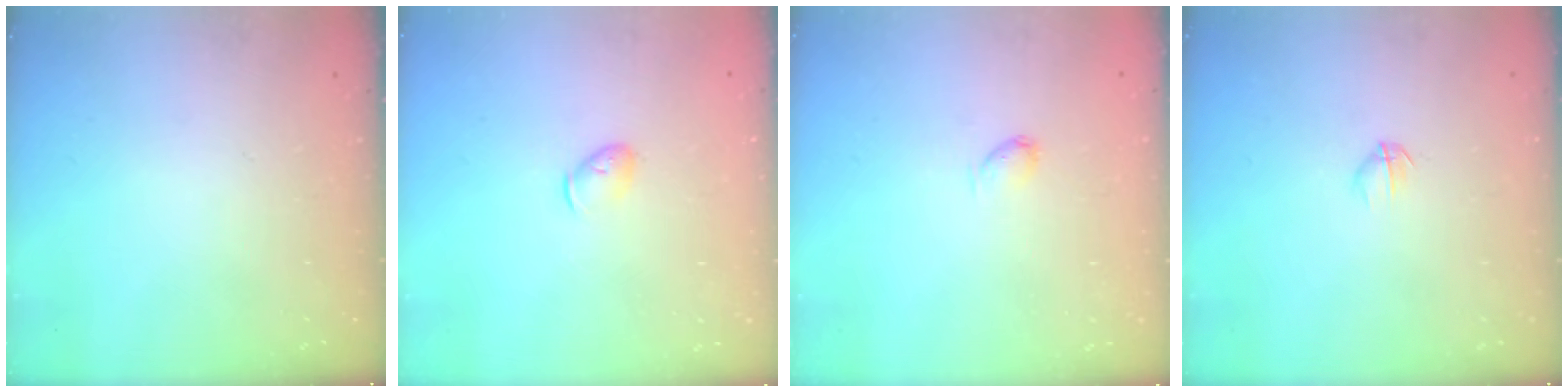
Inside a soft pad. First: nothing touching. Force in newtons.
{"total": 4.7, "press": 4.6, "slide": 0.9}
{"total": 2.8, "press": 2.7, "slide": 0.4}
{"total": 2.7, "press": 2.6, "slide": 0.8}